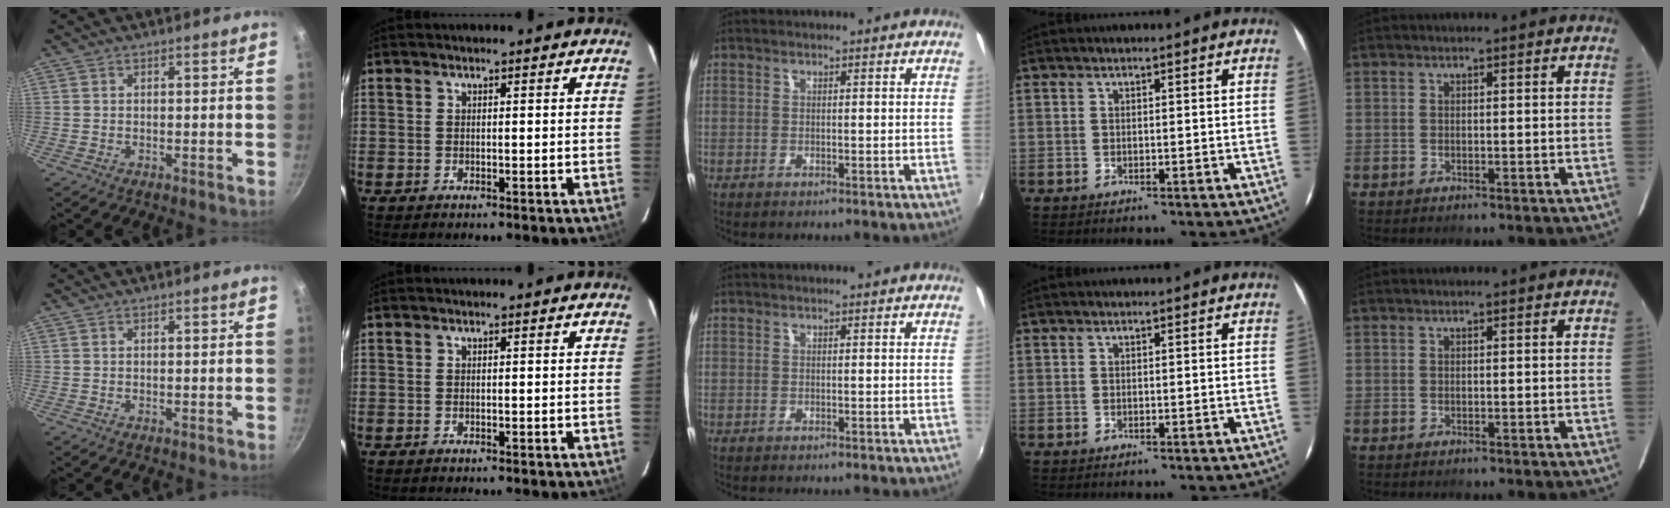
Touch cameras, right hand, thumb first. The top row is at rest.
{}